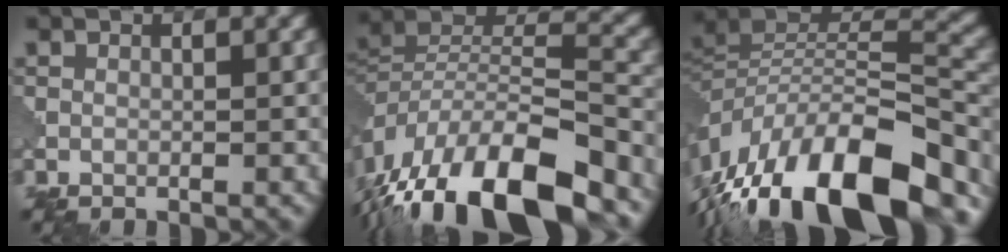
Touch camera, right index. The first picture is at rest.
{"total": 15.4, "force": [-10.8, 5.5, 9.6], "torque": [-0.185, 0.012, -0.184]}
{"total": 17.1, "force": [-10.2, 7.0, 11.8], "torque": [-0.213, 0.004, -0.171]}